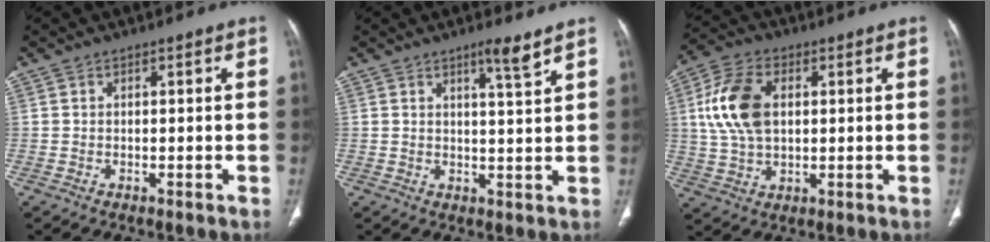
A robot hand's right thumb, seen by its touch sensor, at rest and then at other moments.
{"total": 4.0, "force": [2.8, -0.1, 2.9], "torque": [-0.042, -0.025, 0.048]}
{"total": 12.3, "force": [2.3, 7.6, 9.3], "torque": [-0.184, 0.008, 0.042]}